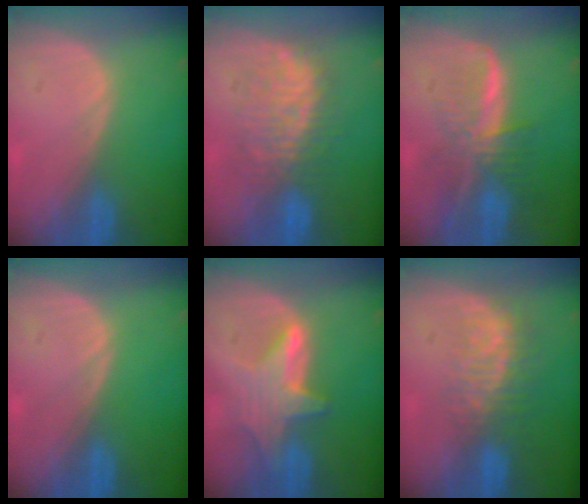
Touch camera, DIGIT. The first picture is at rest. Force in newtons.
{"total": 8.1, "press": 8.1, "slide": 0.2}
{"total": 8.2, "press": 7.0, "slide": 4.3}
{"total": 0.0}
{"total": 6.9, "press": 6.4, "slide": 2.5}
{"total": 7.9, "press": 6.9, "slide": 4.0}